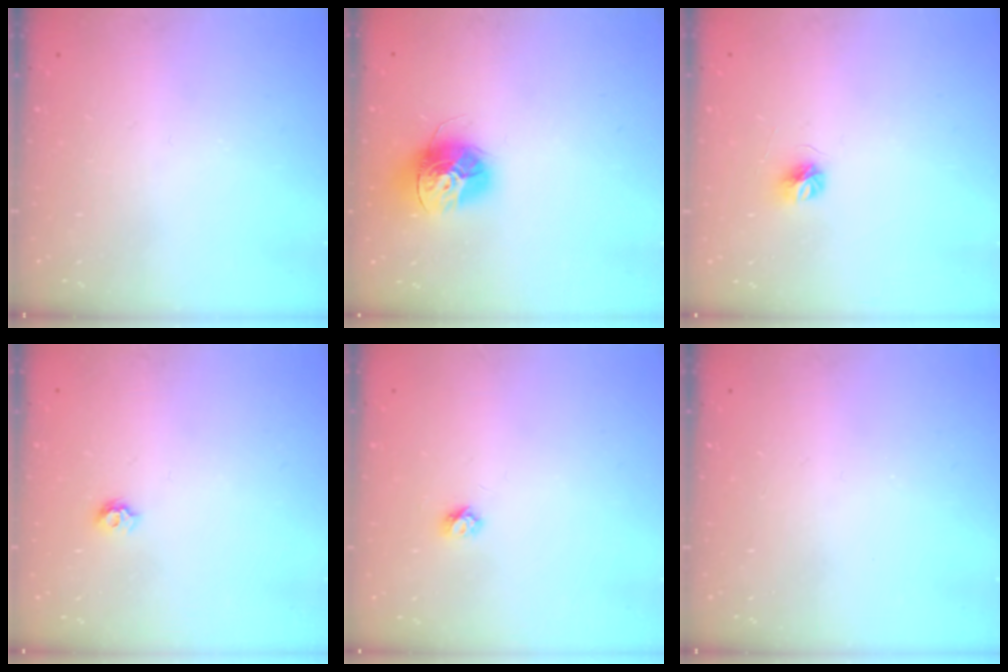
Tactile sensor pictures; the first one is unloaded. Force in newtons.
{"total": 13.7, "press": 13.7, "slide": 1.0}
{"total": 4.5, "press": 4.5, "slide": 0.4}
{"total": 5.9, "press": 5.8, "slide": 0.7}
{"total": 3.7, "press": 3.7, "slide": 0.4}
{"total": 0.0}